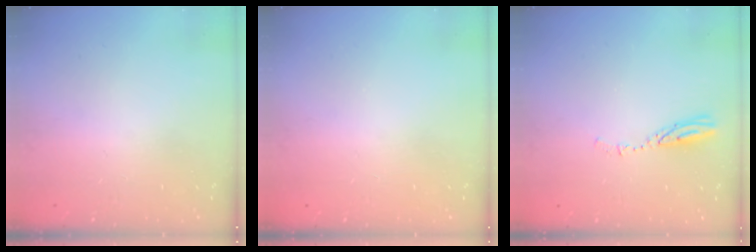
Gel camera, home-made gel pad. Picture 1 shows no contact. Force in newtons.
{"total": 0.0}
{"total": 3.4, "press": 3.4, "slide": 0.2}